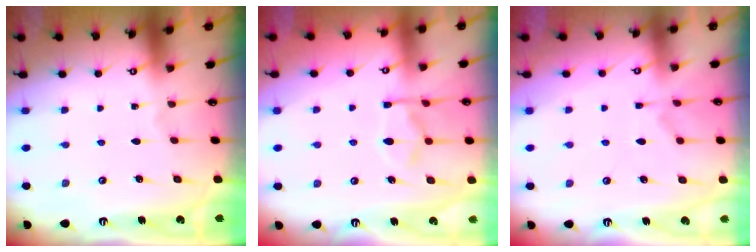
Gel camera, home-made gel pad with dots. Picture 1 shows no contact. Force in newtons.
{"total": 7.3, "press": 7.1, "slide": 1.6}
{"total": 3.8, "press": 3.6, "slide": 1.3}